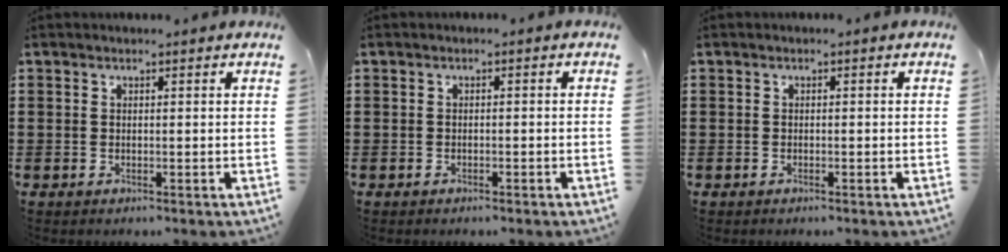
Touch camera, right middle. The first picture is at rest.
{"total": 0.9, "force": [-0.9, 0.3, 0.2], "torque": [-0.006, 0.001, -0.017]}
{"total": 0.0}